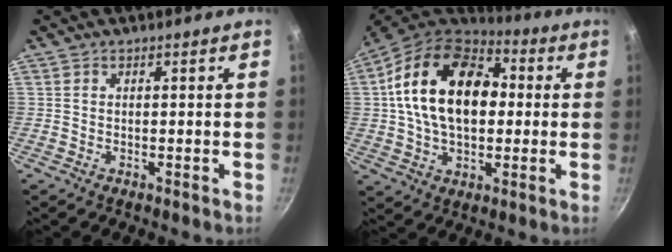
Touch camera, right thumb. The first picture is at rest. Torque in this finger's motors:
{"motor_torque": [0.90, 4.11, 1.44, 0.46, 0.35]}